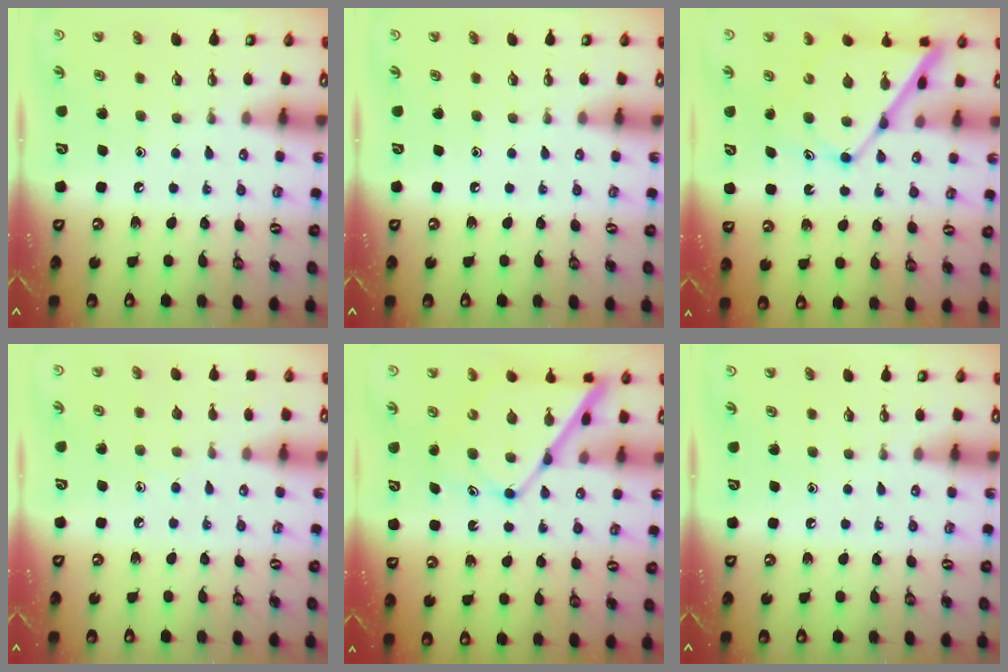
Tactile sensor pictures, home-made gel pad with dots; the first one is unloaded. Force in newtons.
{"total": 0.0}
{"total": 12.8, "press": 12.8, "slide": 1.1}
{"total": 5.3, "press": 5.2, "slide": 0.5}
{"total": 12.8, "press": 12.8, "slide": 1.1}
{"total": 0.0}